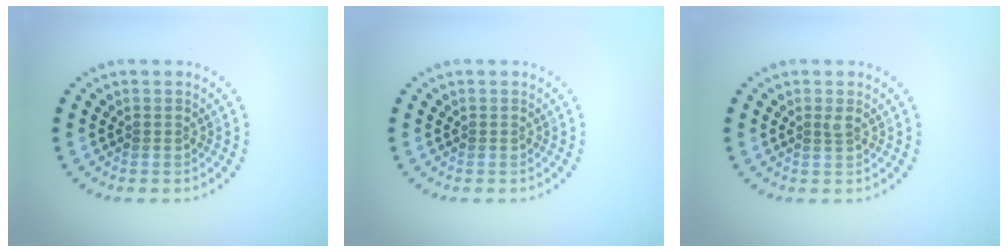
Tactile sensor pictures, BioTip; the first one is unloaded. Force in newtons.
{"total": 0.0}
{"total": 0.8, "press": 0.5, "slide": 0.5}